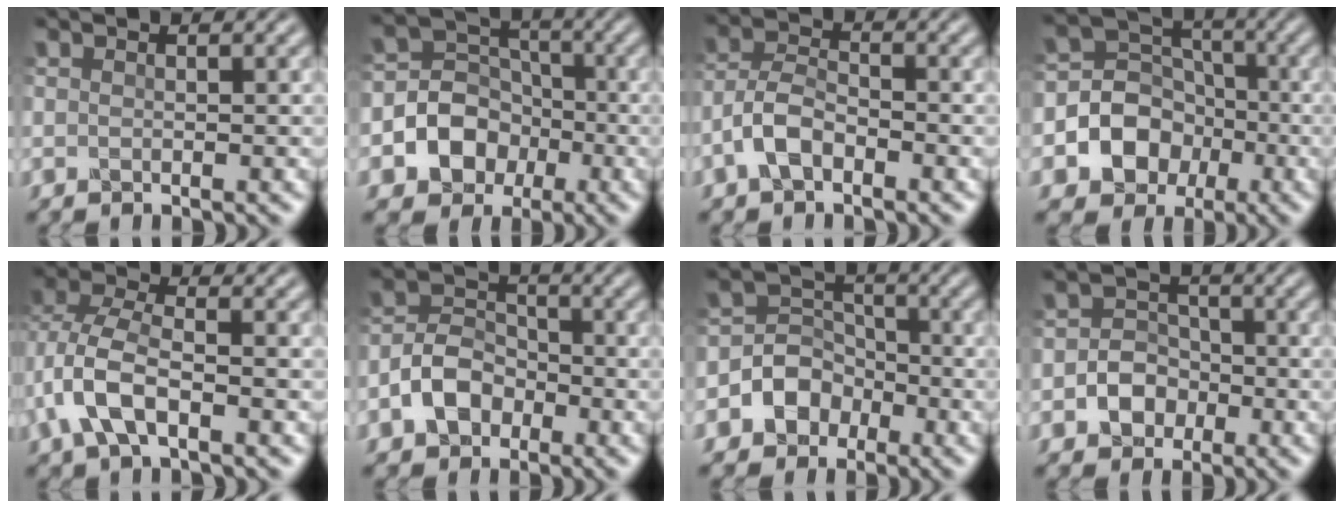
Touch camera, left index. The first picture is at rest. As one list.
[{"total": 5.6, "force": [-1.8, 5.0, 1.7], "torque": [-0.025, 0.009, -0.057]}, {"total": 3.0, "force": [-1.8, 1.6, 1.7], "torque": [-0.044, 0.012, -0.048]}, {"total": 6.5, "force": [-2.0, 5.8, 2.1], "torque": [-0.033, 0.011, -0.065]}, {"total": 4.7, "force": [-1.3, 2.8, 3.6], "torque": [-0.089, 0.005, -0.032]}, {"total": 3.6, "force": [-1.8, 2.7, 1.5], "torque": [-0.035, 0.010, -0.046]}, {"total": 3.2, "force": [-1.7, 2.7, 0.6], "torque": [-0.011, 0.009, -0.037]}, {"total": 2.4, "force": [-0.8, 2.2, 0.6], "torque": [-0.009, 0.008, -0.020]}]